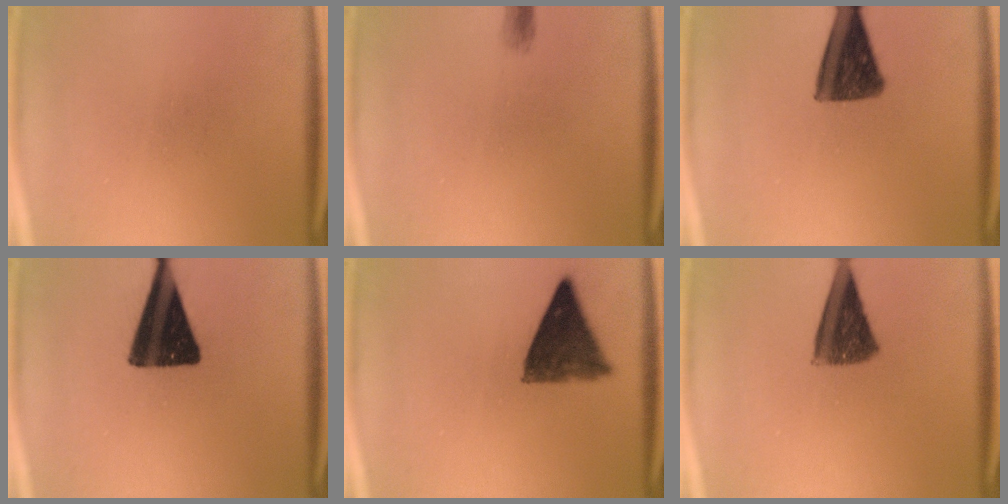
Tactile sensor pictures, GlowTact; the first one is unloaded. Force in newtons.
{"total": 1.4}
{"total": 11.8}
{"total": 18.0}
{"total": 9.6}
{"total": 10.0}